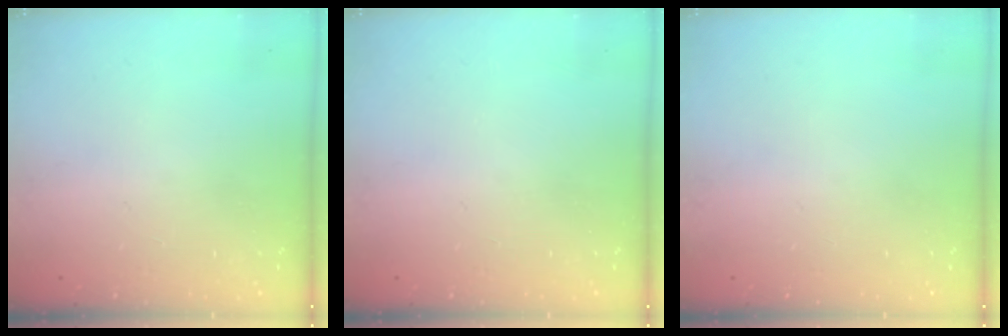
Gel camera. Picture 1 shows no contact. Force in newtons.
{"total": 0.0}
{"total": 13.0, "press": 3.6, "slide": 12.5}